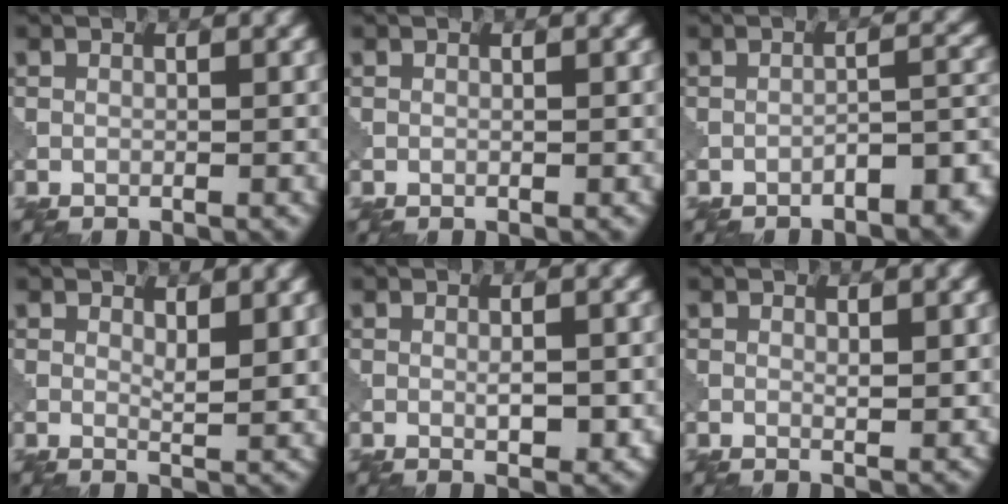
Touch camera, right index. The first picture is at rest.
{"total": 0.0}
{"total": 4.3, "force": [-2.8, 1.6, 2.9], "torque": [-0.034, 0.012, -0.036]}
{"total": 2.5, "force": [1.3, 0.9, 1.9], "torque": [-0.030, -0.005, 0.026]}
{"total": 2.0, "force": [-0.1, 0.8, 1.8], "torque": [-0.029, -0.002, 0.002]}
{"total": 1.0, "force": [0.6, 0.4, 0.7], "torque": [-0.010, -0.003, 0.013]}